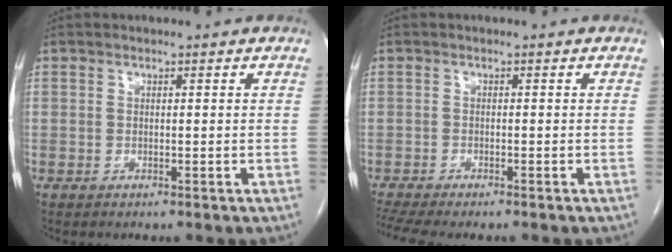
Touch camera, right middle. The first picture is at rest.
{"total": 6.2, "force": [-5.3, 0.6, 3.1], "torque": [-0.053, -0.008, -0.086]}